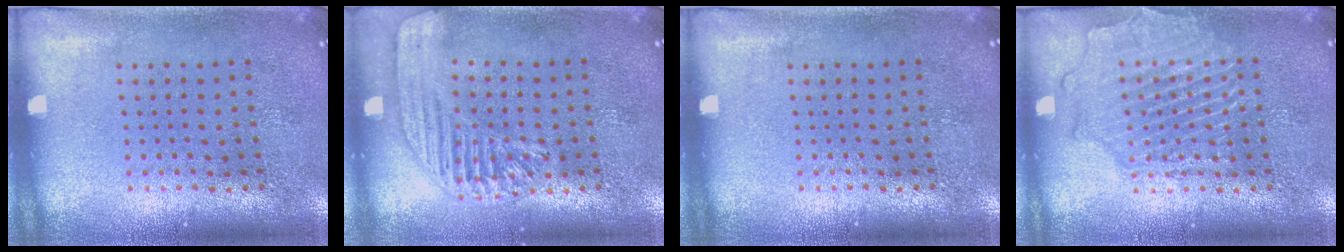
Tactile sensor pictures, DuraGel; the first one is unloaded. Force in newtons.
{"total": 1.6, "press": 1.5, "slide": 0.6}
{"total": 0.0}
{"total": 2.6, "press": 2.6, "slide": 0.2}